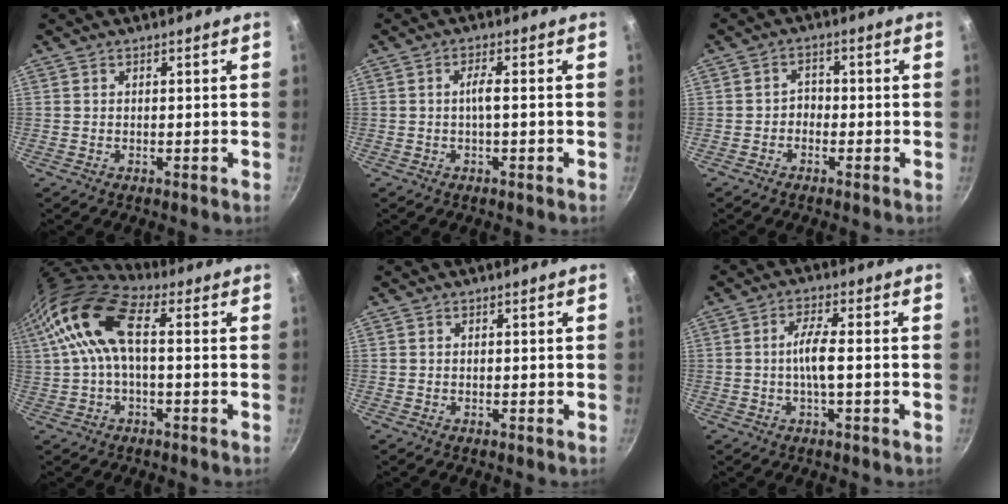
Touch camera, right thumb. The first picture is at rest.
{"total": 2.6, "force": [-0.5, 0.2, 2.5], "torque": [-0.056, 0.007, -0.010]}
{"total": 2.4, "force": [-1.0, 1.9, 1.1], "torque": [-0.001, 0.017, -0.023]}
{"total": 13.2, "force": [2.5, 6.0, 11.5], "torque": [-0.230, 0.029, 0.038]}
{"total": 0.0}
{"total": 5.1, "force": [-0.8, 0.8, 5.0], "torque": [-0.104, 0.011, -0.020]}